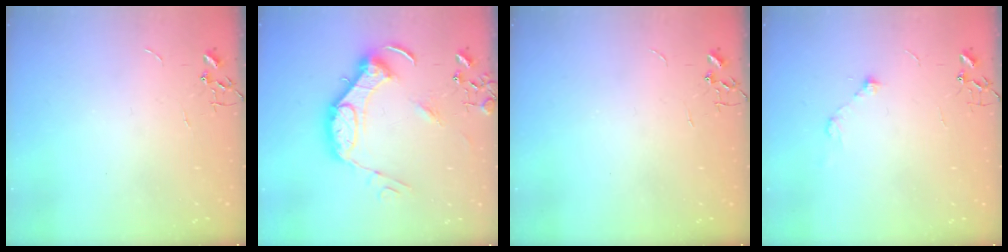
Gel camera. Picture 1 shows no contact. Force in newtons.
{"total": 18.1, "press": 18.0, "slide": 1.8}
{"total": 0.0}
{"total": 6.0, "press": 5.8, "slide": 1.2}